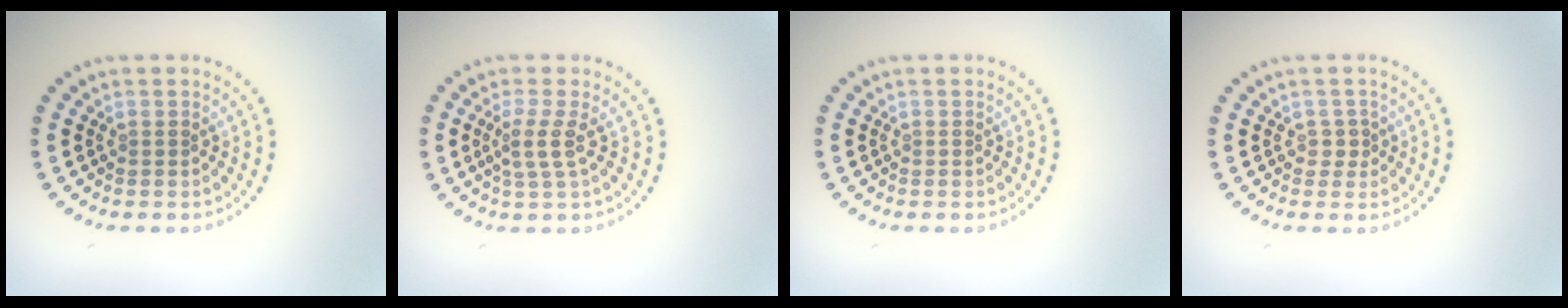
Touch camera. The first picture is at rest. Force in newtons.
{"total": 2.3, "press": 1.7, "slide": 1.5}
{"total": 0.0}
{"total": 1.2, "press": 0.9, "slide": 0.7}